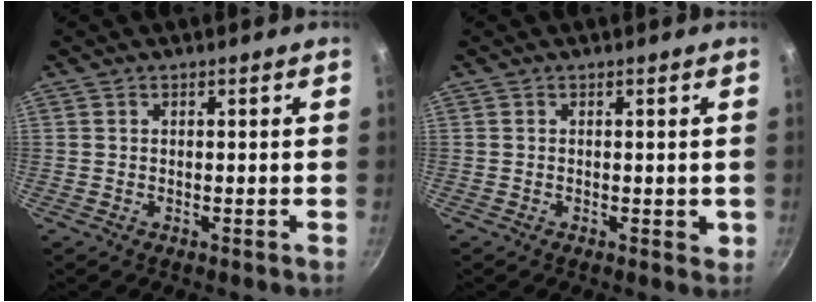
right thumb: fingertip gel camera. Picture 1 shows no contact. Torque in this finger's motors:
{"motor_torque": [0.80, 0.18, 0.71, -0.52, 0.01]}